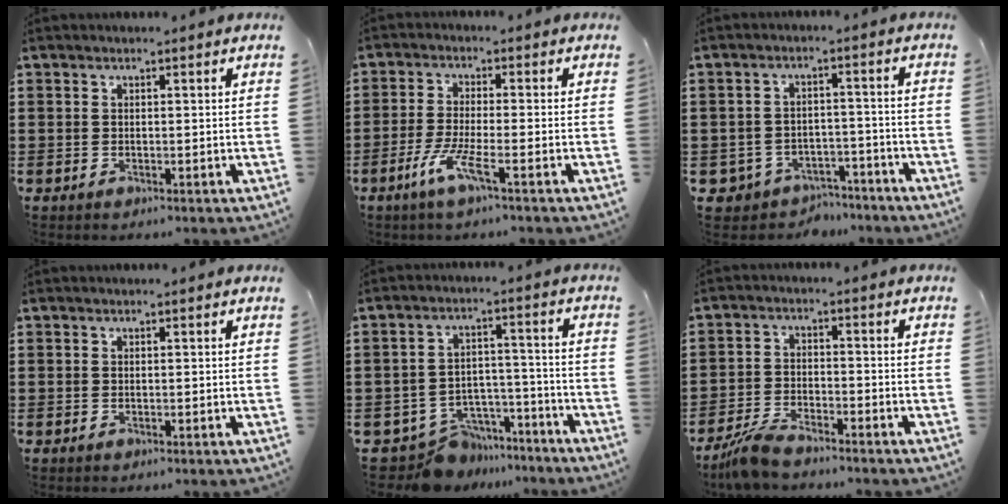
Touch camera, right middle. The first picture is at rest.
{"total": 5.6, "force": [-3.1, 0.7, 4.5], "torque": [-0.101, -0.011, -0.063]}
{"total": 4.5, "force": [-4.0, 1.9, 0.4], "torque": [-0.029, 0.005, -0.089]}
{"total": 0.0}
{"total": 7.8, "force": [-7.1, 2.9, 1.1], "torque": [-0.025, 0.029, -0.138]}
{"total": 4.7, "force": [-4.4, 0.9, 1.6], "torque": [-0.048, 0.001, -0.091]}